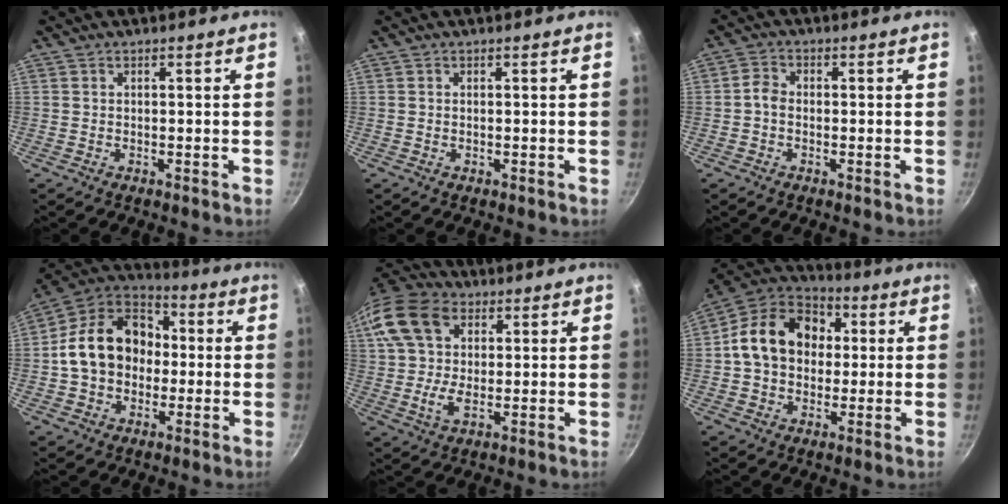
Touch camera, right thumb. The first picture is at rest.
{"total": 0.0}
{"total": 2.6, "force": [-0.7, 2.0, 1.6], "torque": [-0.031, 0.016, -0.022]}
{"total": 17.6, "force": [-0.1, 13.7, 11.0], "torque": [-0.155, 0.042, -0.016]}
{"total": 17.2, "force": [5.2, 11.8, 11.4], "torque": [-0.234, 0.015, 0.081]}
{"total": 16.4, "force": [1.9, 12.8, 10.1], "torque": [-0.142, 0.030, 0.015]}